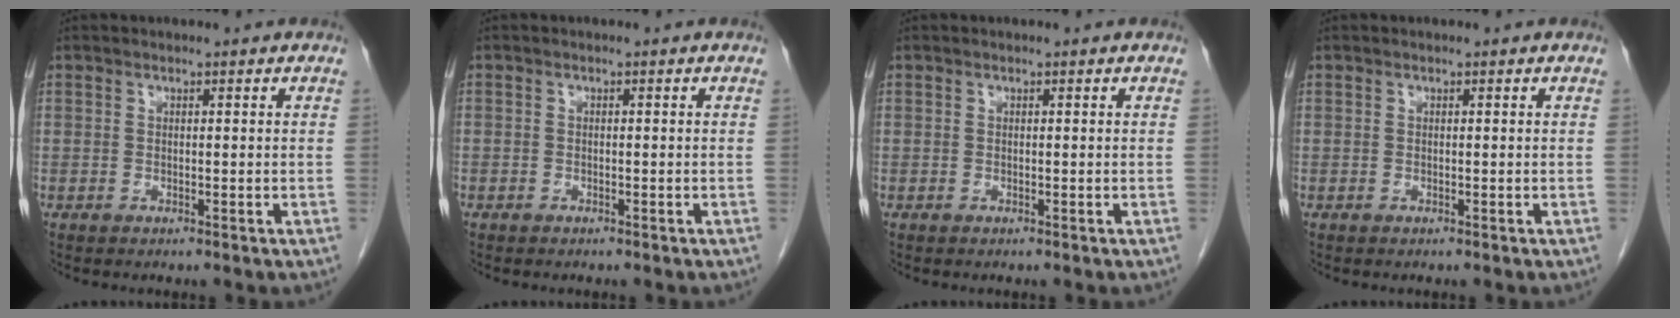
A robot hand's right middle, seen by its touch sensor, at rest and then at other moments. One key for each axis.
{"total": 0.6, "fx": -0.4, "fy": 0.4, "fz": 0.0, "tx": -0.006, "ty": 0.004, "tz": -0.010}
{"total": 0.0}
{"total": 0.0}